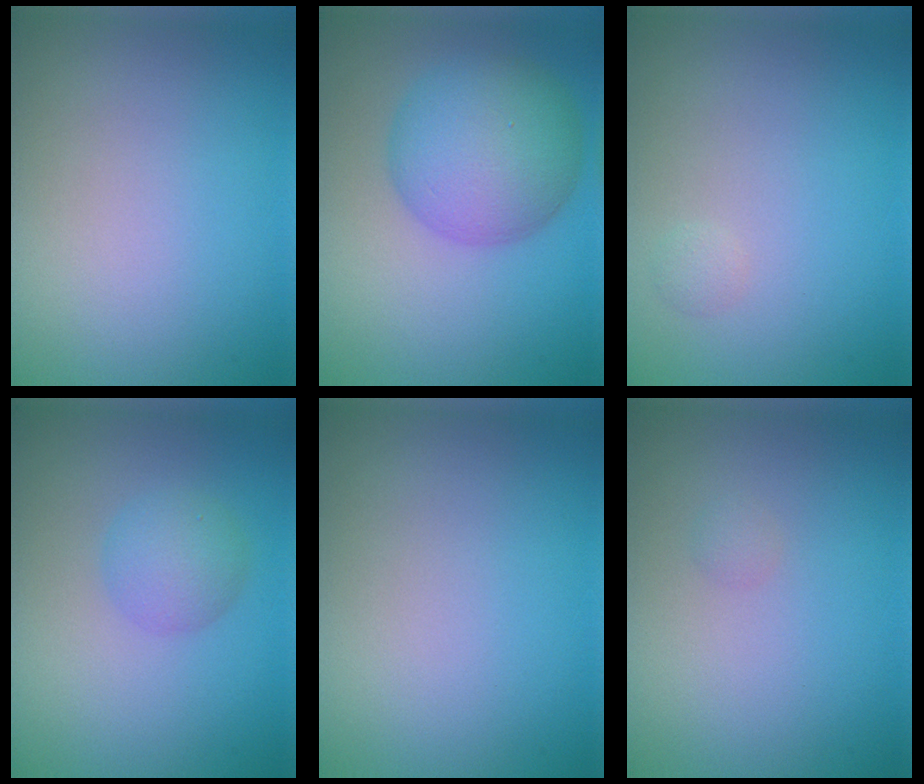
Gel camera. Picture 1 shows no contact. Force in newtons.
{"total": 7.8, "press": 7.8, "slide": 0.4}
{"total": 0.6, "press": 0.6, "slide": 0.1}
{"total": 2.7, "press": 2.7, "slide": 0.1}
{"total": 0.0}
{"total": 0.5, "press": 0.5, "slide": 0.0}